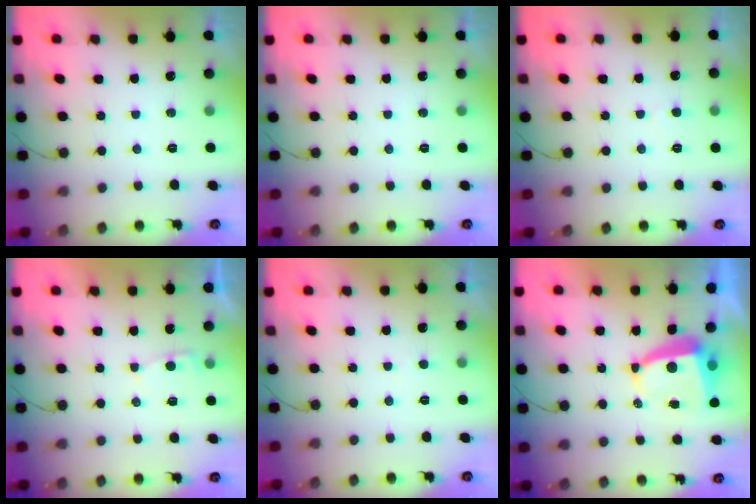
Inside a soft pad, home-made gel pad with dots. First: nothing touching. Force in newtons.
{"total": 0.0}
{"total": 2.6, "press": 2.6, "slide": 0.3}
{"total": 2.3, "press": 2.3, "slide": 0.2}
{"total": 1.4, "press": 1.4, "slide": 0.2}
{"total": 7.1, "press": 7.1, "slide": 0.9}